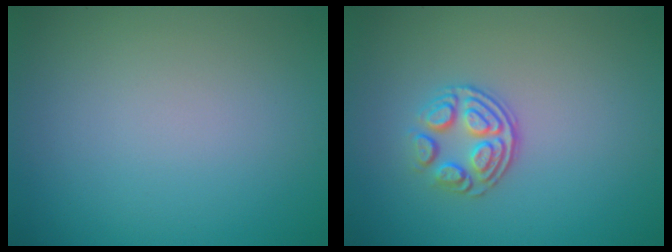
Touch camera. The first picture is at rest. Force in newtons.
{"total": 3.1, "press": 2.5, "slide": 1.9}